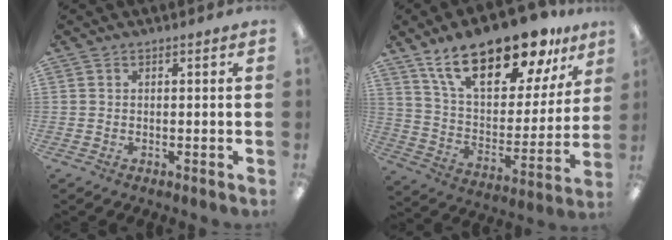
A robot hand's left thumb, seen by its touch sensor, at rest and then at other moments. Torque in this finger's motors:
{"motor_torque": [0.72, 0.97, 1.29, -1.52, 0.13]}